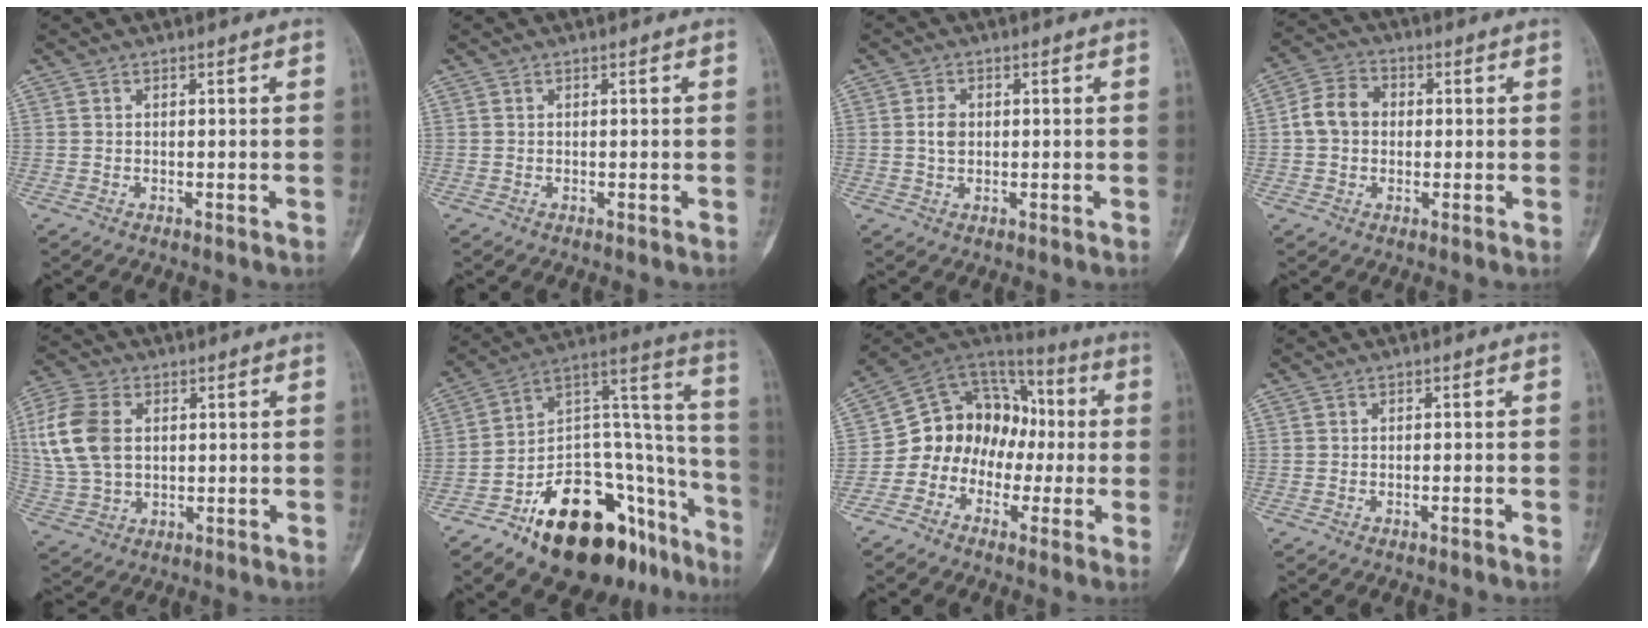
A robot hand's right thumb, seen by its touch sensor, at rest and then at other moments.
{"total": 0.0}
{"total": 2.8, "force": [0.2, 2.0, 2.0], "torque": [-0.033, 0.002, 0.005]}
{"total": 7.0, "force": [0.1, 5.7, 4.0], "torque": [-0.064, 0.019, -0.007]}
{"total": 12.8, "force": [2.4, 8.6, 9.2], "torque": [-0.195, 0.005, 0.047]}
{"total": 29.3, "force": [-16.3, 14.7, 19.3], "torque": [-0.193, 0.119, -0.246]}
{"total": 13.5, "force": [-2.9, 11.7, 6.1], "torque": [-0.057, 0.081, -0.061]}
{"total": 0.6, "force": [-0.4, 0.0, 0.4], "torque": [-0.014, 0.005, -0.006]}